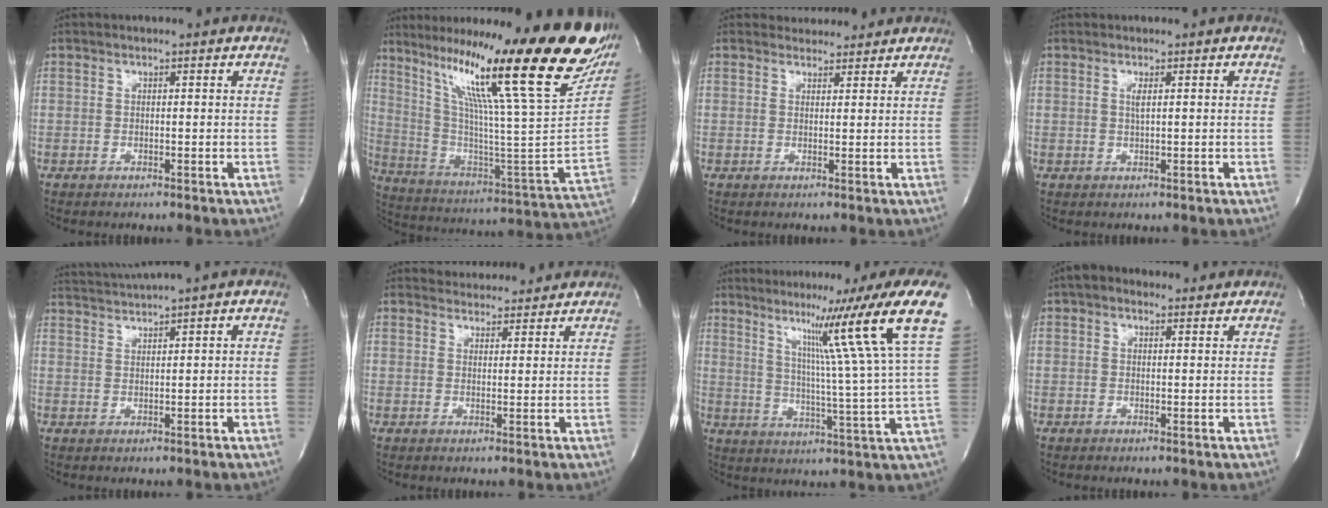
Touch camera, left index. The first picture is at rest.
{"total": 32.4, "force": [21.3, 0.8, 24.3], "torque": [-0.345, -0.049, 0.319]}
{"total": 3.4, "force": [3.2, 1.2, -0.1], "torque": [0.001, 0.006, 0.040]}
{"total": 0.9, "force": [0.3, 0.0, 0.9], "torque": [-0.025, -0.006, 0.005]}
{"total": 3.9, "force": [3.3, -2.0, 0.5], "torque": [-0.016, -0.005, 0.068]}
{"total": 6.3, "force": [6.0, 1.7, 0.7], "torque": [-0.007, 0.009, 0.073]}
{"total": 18.5, "force": [11.6, -2.7, 14.2], "torque": [-0.201, -0.028, 0.133]}
{"total": 3.8, "force": [2.7, 2.0, 1.8], "torque": [-0.029, 0.023, 0.039]}